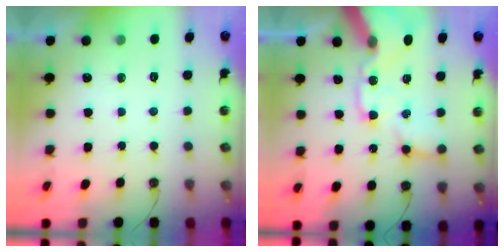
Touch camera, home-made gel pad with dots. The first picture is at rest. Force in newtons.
{"total": 20.5, "press": 20.3, "slide": 3.2}